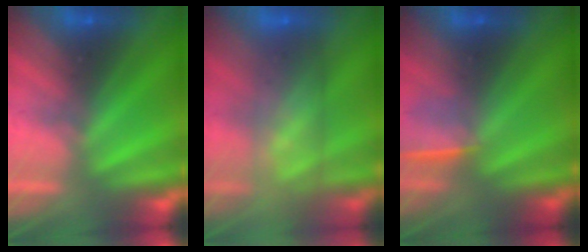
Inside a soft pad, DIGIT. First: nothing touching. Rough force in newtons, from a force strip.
{"total": 7.5}
{"total": 1.2}